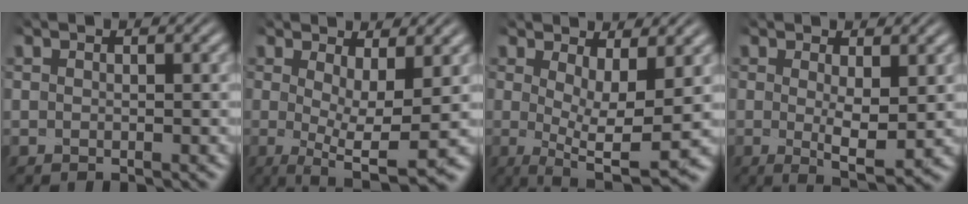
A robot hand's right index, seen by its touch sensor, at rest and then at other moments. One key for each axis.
{"total": 6.2, "fx": -1.8, "fy": 2.3, "fz": 5.4, "tx": -0.088, "ty": -0.034, "tz": -0.016}
{"total": 7.3, "fx": -0.8, "fy": 3.1, "fz": 6.5, "tx": -0.105, "ty": -0.035, "tz": -0.002}
{"total": 4.2, "fx": -0.2, "fy": 1.6, "fz": 3.9, "tx": -0.069, "ty": -0.022, "tz": 0.001}